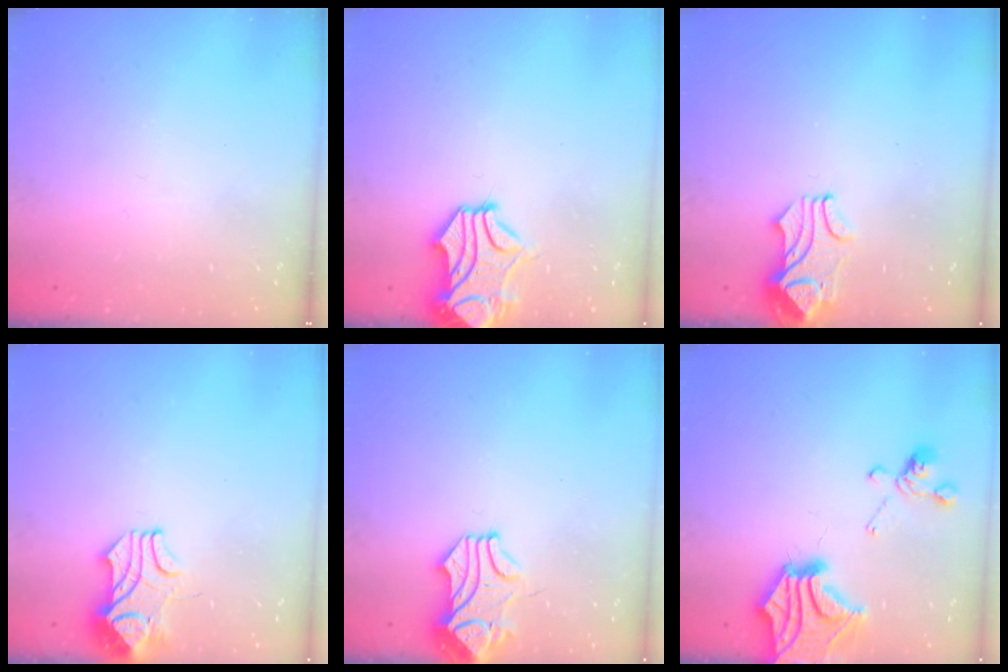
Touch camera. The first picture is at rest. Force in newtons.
{"total": 2.4, "press": 2.1, "slide": 1.2}
{"total": 2.5, "press": 2.4, "slide": 0.6}
{"total": 2.4, "press": 2.2, "slide": 1.0}
{"total": 0.0}
{"total": 7.2, "press": 6.1, "slide": 3.7}